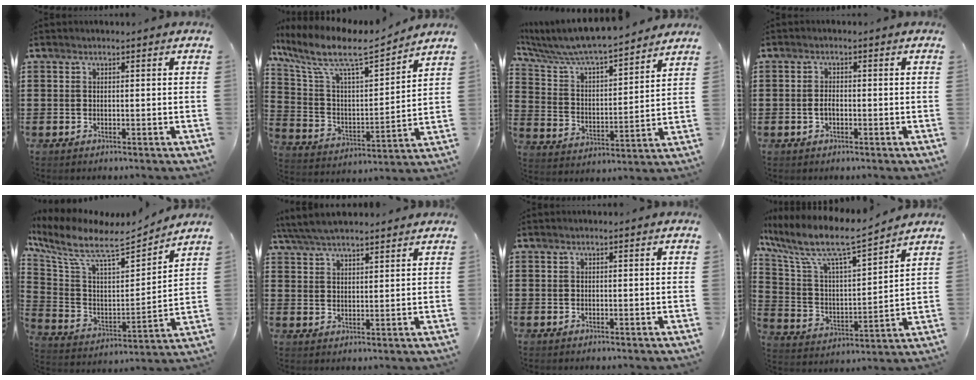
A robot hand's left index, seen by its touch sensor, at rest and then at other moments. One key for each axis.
{"total": 9.6, "fx": 7.4, "fy": 2.1, "fz": 5.7, "tx": -0.143, "ty": -0.047, "tz": 0.122}
{"total": 7.5, "fx": 7.2, "fy": 0.1, "fz": 2.1, "tx": -0.074, "ty": -0.053, "tz": 0.121}
{"total": 1.6, "fx": -0.4, "fy": 0.7, "fz": 1.4, "tx": -0.036, "ty": -0.002, "tz": -0.011}
{"total": 8.9, "fx": 7.3, "fy": 2.1, "fz": 4.6, "tx": -0.125, "ty": -0.050, "tz": 0.121}
{"total": 5.2, "fx": 4.7, "fy": 0.7, "fz": 2.0, "tx": -0.053, "ty": -0.010, "tz": 0.087}
{"total": 0.0}
{"total": 9.0, "fx": 7.1, "fy": 1.7, "fz": 5.3, "tx": -0.135, "ty": -0.047, "tz": 0.114}